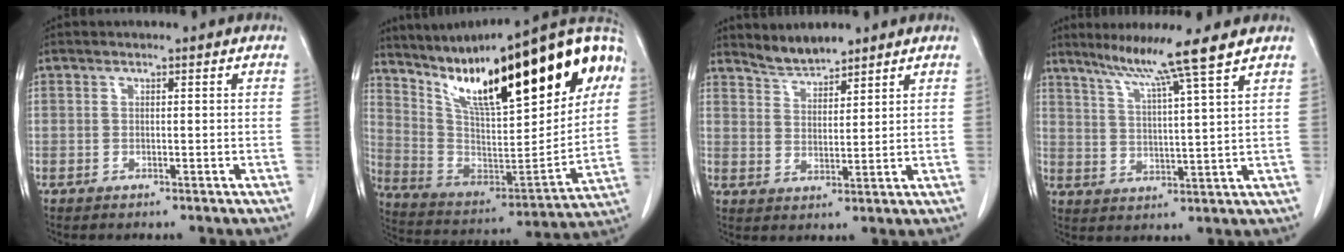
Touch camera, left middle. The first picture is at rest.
{"total": 31.2, "force": [17.0, 6.6, 25.4], "torque": [-0.368, 0.024, 0.278]}
{"total": 4.3, "force": [4.1, 0.7, 0.8], "torque": [-0.021, 0.004, 0.082]}
{"total": 9.6, "force": [7.3, -2.0, 6.0], "torque": [-0.103, -0.001, 0.117]}